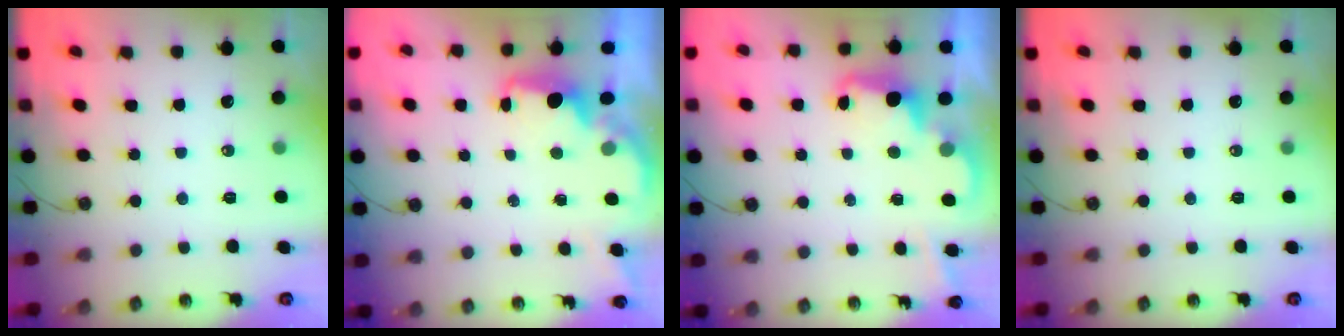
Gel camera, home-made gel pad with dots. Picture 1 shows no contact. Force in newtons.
{"total": 2.1, "press": 1.9, "slide": 0.8}
{"total": 2.4, "press": 2.3, "slide": 0.5}
{"total": 0.0}